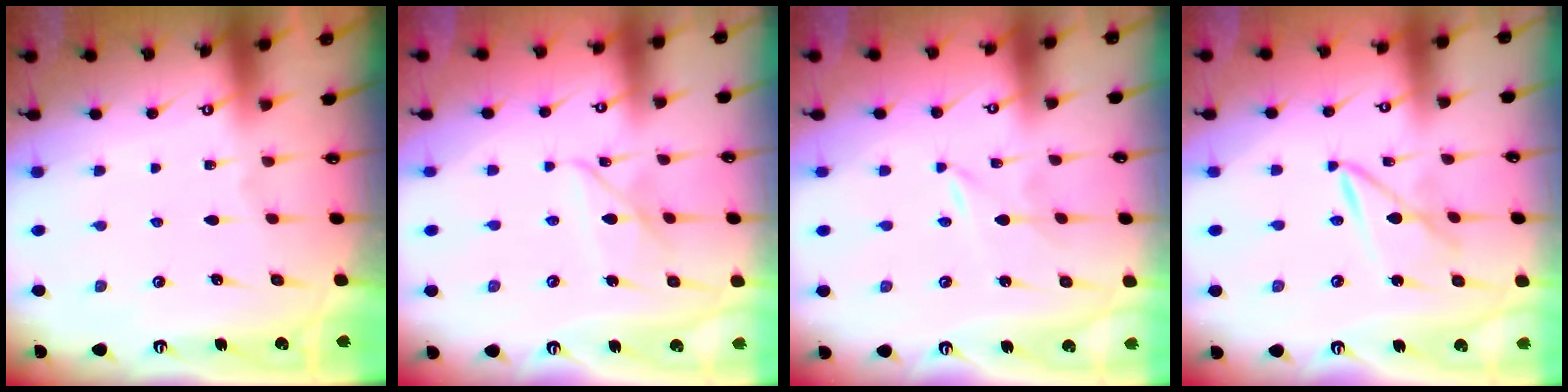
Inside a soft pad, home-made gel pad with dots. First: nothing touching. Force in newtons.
{"total": 7.1, "press": 7.1, "slide": 0.6}
{"total": 0.0}
{"total": 6.0, "press": 6.0, "slide": 0.5}